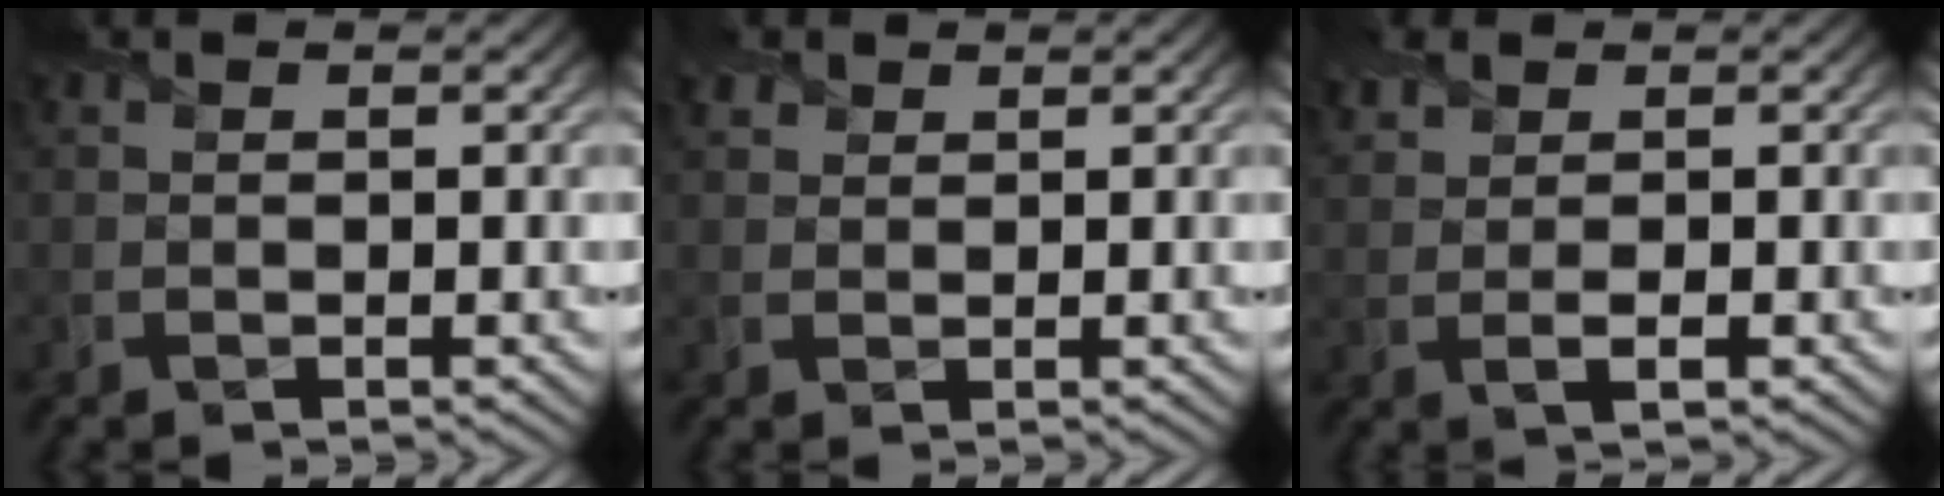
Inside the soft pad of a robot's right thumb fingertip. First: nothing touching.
{"total": 1.6, "force": [1.2, 1.1, 0.4], "torque": [-0.011, 0.005, 0.027]}
{"total": 3.1, "force": [1.2, 1.7, 2.4], "torque": [-0.051, 0.002, 0.021]}